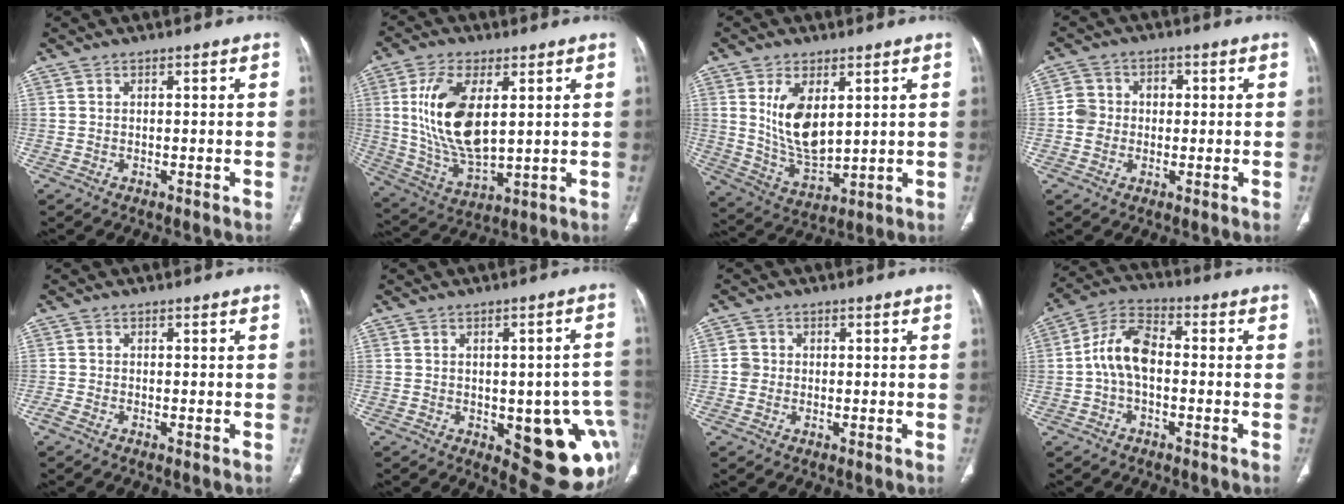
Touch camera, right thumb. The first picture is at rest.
{"total": 16.1, "force": [3.5, 7.8, 13.6], "torque": [-0.265, -0.020, 0.078]}
{"total": 11.2, "force": [3.2, 5.9, 8.9], "torque": [-0.153, -0.026, 0.077]}
{"total": 5.3, "force": [-0.2, 5.0, 1.9], "torque": [-0.011, 0.017, -0.010]}
{"total": 1.5, "force": [-0.9, 0.5, 1.0], "torque": [-0.029, -0.004, -0.022]}
{"total": 17.0, "force": [-4.3, 7.3, 14.8], "torque": [-0.124, 0.011, -0.026]}
{"total": 2.1, "force": [-0.2, 2.1, 0.5], "torque": [0.005, 0.007, -0.005]}
{"total": 9.0, "force": [-0.8, 5.2, 7.4], "torque": [-0.138, 0.031, -0.026]}